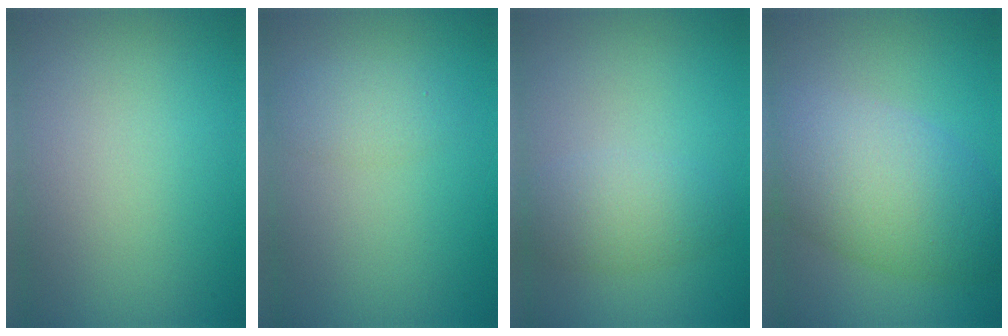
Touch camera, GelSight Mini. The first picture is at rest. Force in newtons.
{"total": 1.7, "press": 1.7, "slide": 0.1}
{"total": 3.0, "press": 3.0, "slide": 0.1}
{"total": 8.3, "press": 8.3, "slide": 0.4}